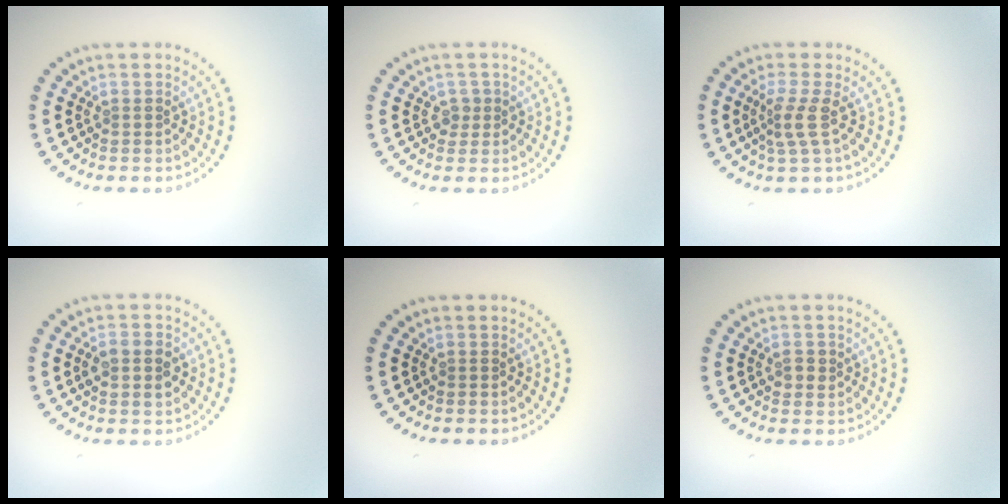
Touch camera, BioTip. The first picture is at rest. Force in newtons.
{"total": 1.1, "press": 0.9, "slide": 0.6}
{"total": 2.2, "press": 1.6, "slide": 1.6}
{"total": 2.7, "press": 2.7, "slide": 0.1}
{"total": 0.0}
{"total": 1.2, "press": 1.2, "slide": 0.1}